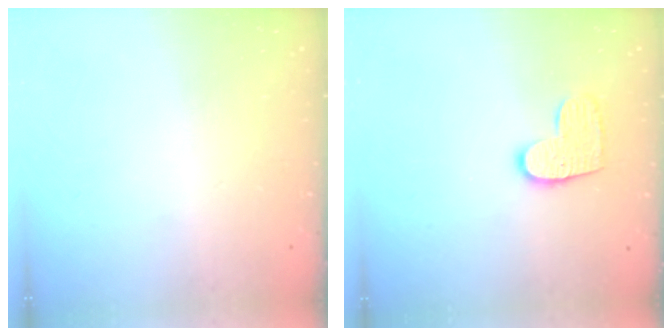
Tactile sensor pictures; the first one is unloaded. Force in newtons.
{"total": 8.7, "press": 8.7, "slide": 0.4}